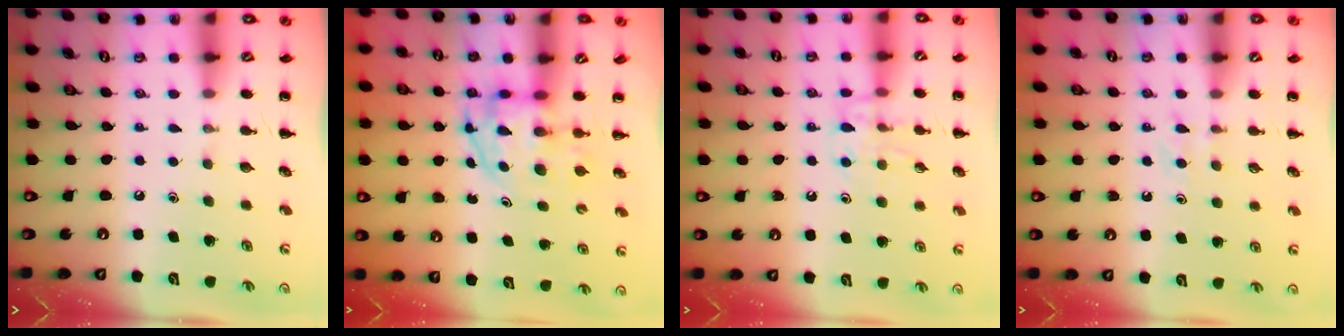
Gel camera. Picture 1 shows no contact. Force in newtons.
{"total": 3.5, "press": 3.5, "slide": 0.5}
{"total": 10.3, "press": 10.3, "slide": 0.8}
{"total": 3.4, "press": 3.2, "slide": 1.2}